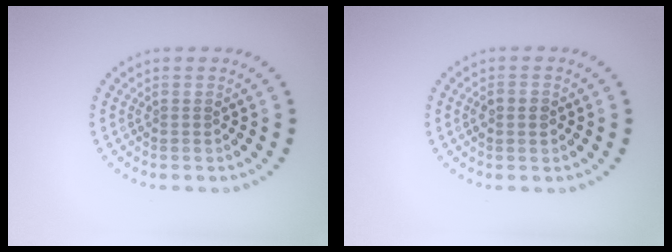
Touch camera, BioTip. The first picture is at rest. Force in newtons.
{"total": 1.5, "press": 1.5, "slide": 0.2}